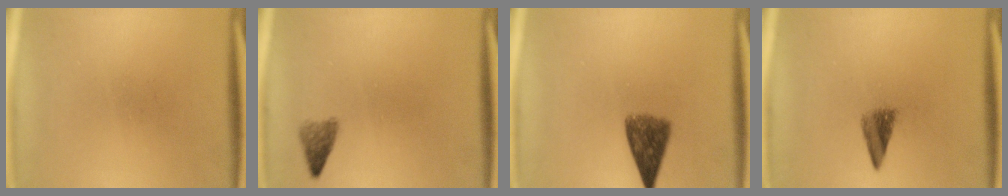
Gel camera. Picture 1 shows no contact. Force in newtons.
{"total": 1.9}
{"total": 6.1}
{"total": 2.9}